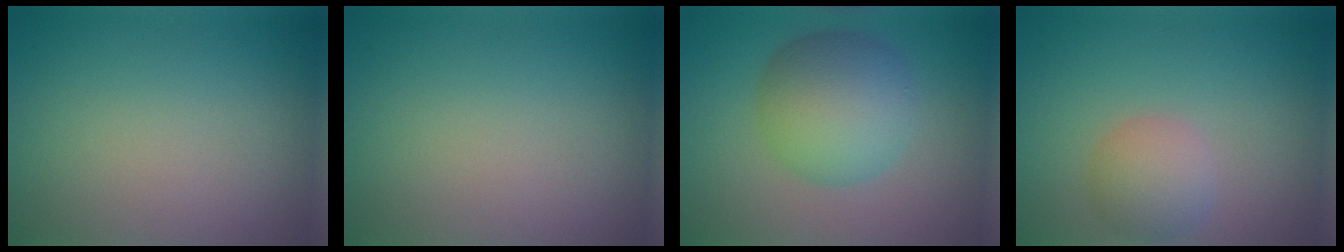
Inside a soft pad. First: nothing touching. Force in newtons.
{"total": 0.0}
{"total": 7.3, "press": 7.3, "slide": 0.0}
{"total": 3.4, "press": 3.4, "slide": 0.3}